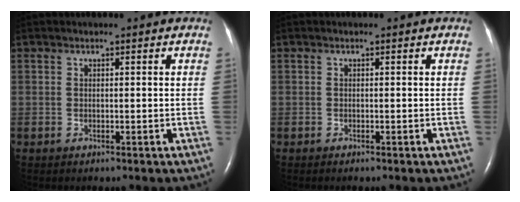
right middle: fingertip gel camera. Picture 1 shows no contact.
{"total": 0.0}